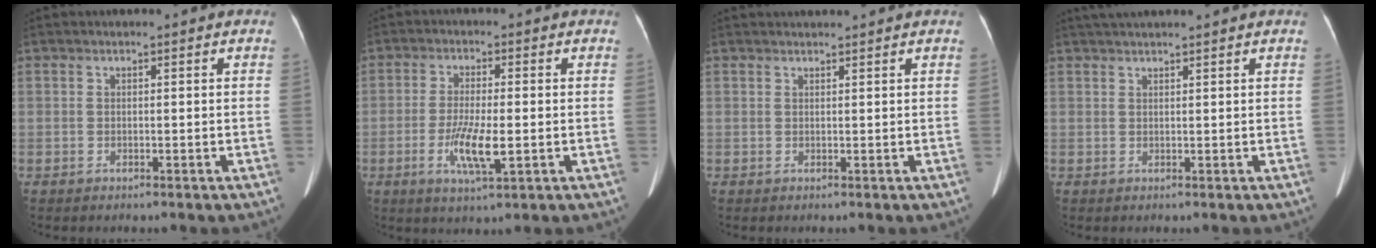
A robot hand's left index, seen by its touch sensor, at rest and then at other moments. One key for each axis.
{"total": 6.4, "fx": -1.6, "fy": 1.1, "fz": 6.1, "tx": -0.121, "ty": -0.012, "tz": -0.028}
{"total": 3.0, "fx": 2.9, "fy": -0.3, "fz": 0.8, "tx": -0.010, "ty": 0.020, "tz": 0.040}
{"total": 5.8, "fx": 5.1, "fy": -0.2, "fz": 2.8, "tx": -0.041, "ty": 0.040, "tz": 0.077}